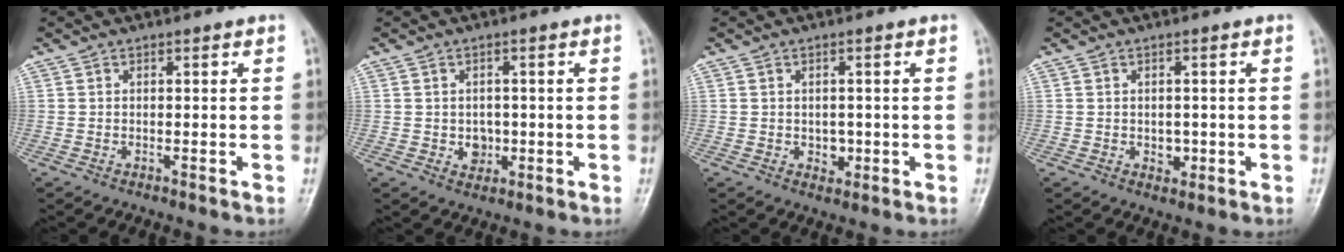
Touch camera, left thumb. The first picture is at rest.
{"total": 3.1, "force": [-0.4, 2.7, 1.6], "torque": [-0.008, 0.002, 0.000]}
{"total": 2.6, "force": [-0.3, 2.1, 1.5], "torque": [-0.009, 0.001, 0.000]}
{"total": 2.3, "force": [-0.2, 1.8, 1.4], "torque": [-0.009, 0.000, 0.000]}